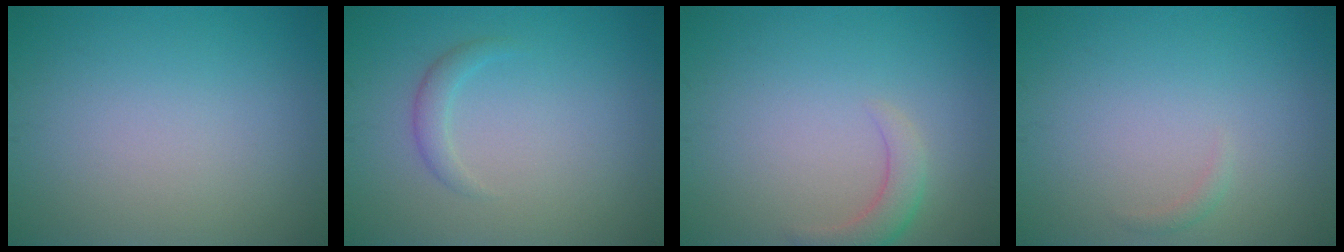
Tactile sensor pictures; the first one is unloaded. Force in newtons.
{"total": 1.4, "press": 1.4, "slide": 0.1}
{"total": 2.3, "press": 2.3, "slide": 0.3}
{"total": 0.6, "press": 0.6, "slide": 0.1}